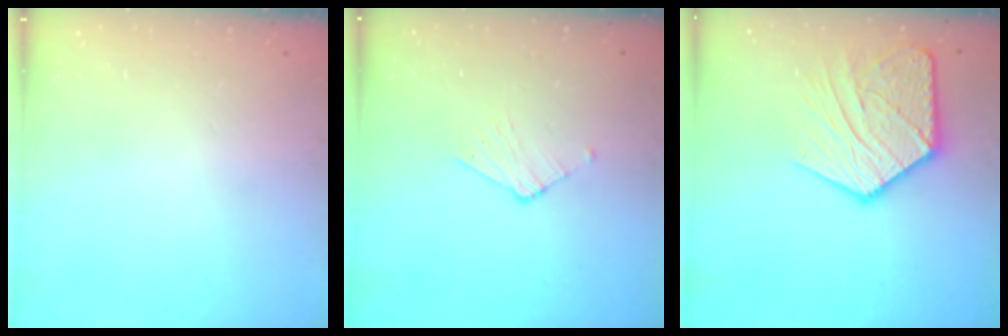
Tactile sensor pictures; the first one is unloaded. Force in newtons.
{"total": 4.1, "press": 4.1, "slide": 0.4}
{"total": 16.1, "press": 16.1, "slide": 1.1}